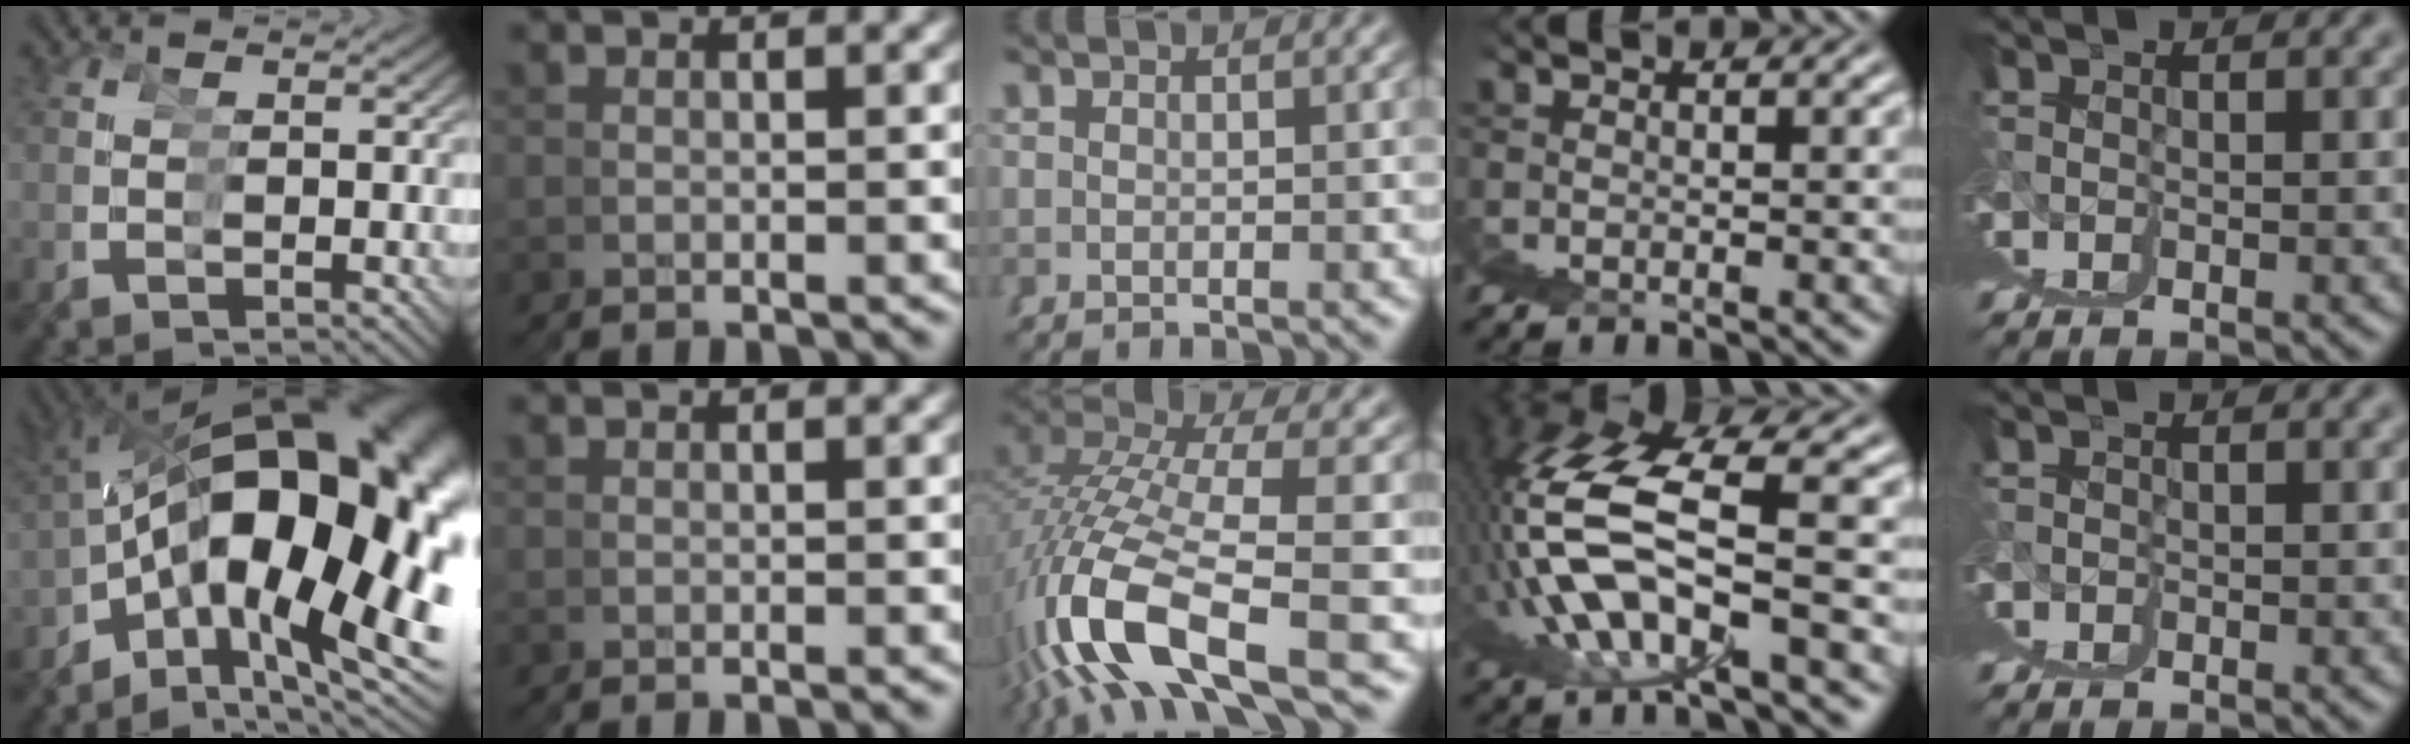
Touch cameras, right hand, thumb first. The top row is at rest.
{"thumb": {"total": 23.2, "force": [0.0, 14.0, 18.5], "torque": [-0.269, -0.023, 0.021]}, "index": {"total": 0.5, "force": [0.0, -0.5, -0.2], "torque": [0.001, 0.003, -0.002]}, "middle": {"total": 10.3, "force": [-1.8, 5.8, 8.3], "torque": [-0.192, -0.028, -0.019]}, "ring": {"total": 8.5, "force": [4.2, 2.5, 7.0], "torque": [-0.168, 0.017, 0.065]}, "little": {"total": 1.7, "force": [0.3, -1.6, -0.4], "torque": [0.010, 0.004, 0.007]}}